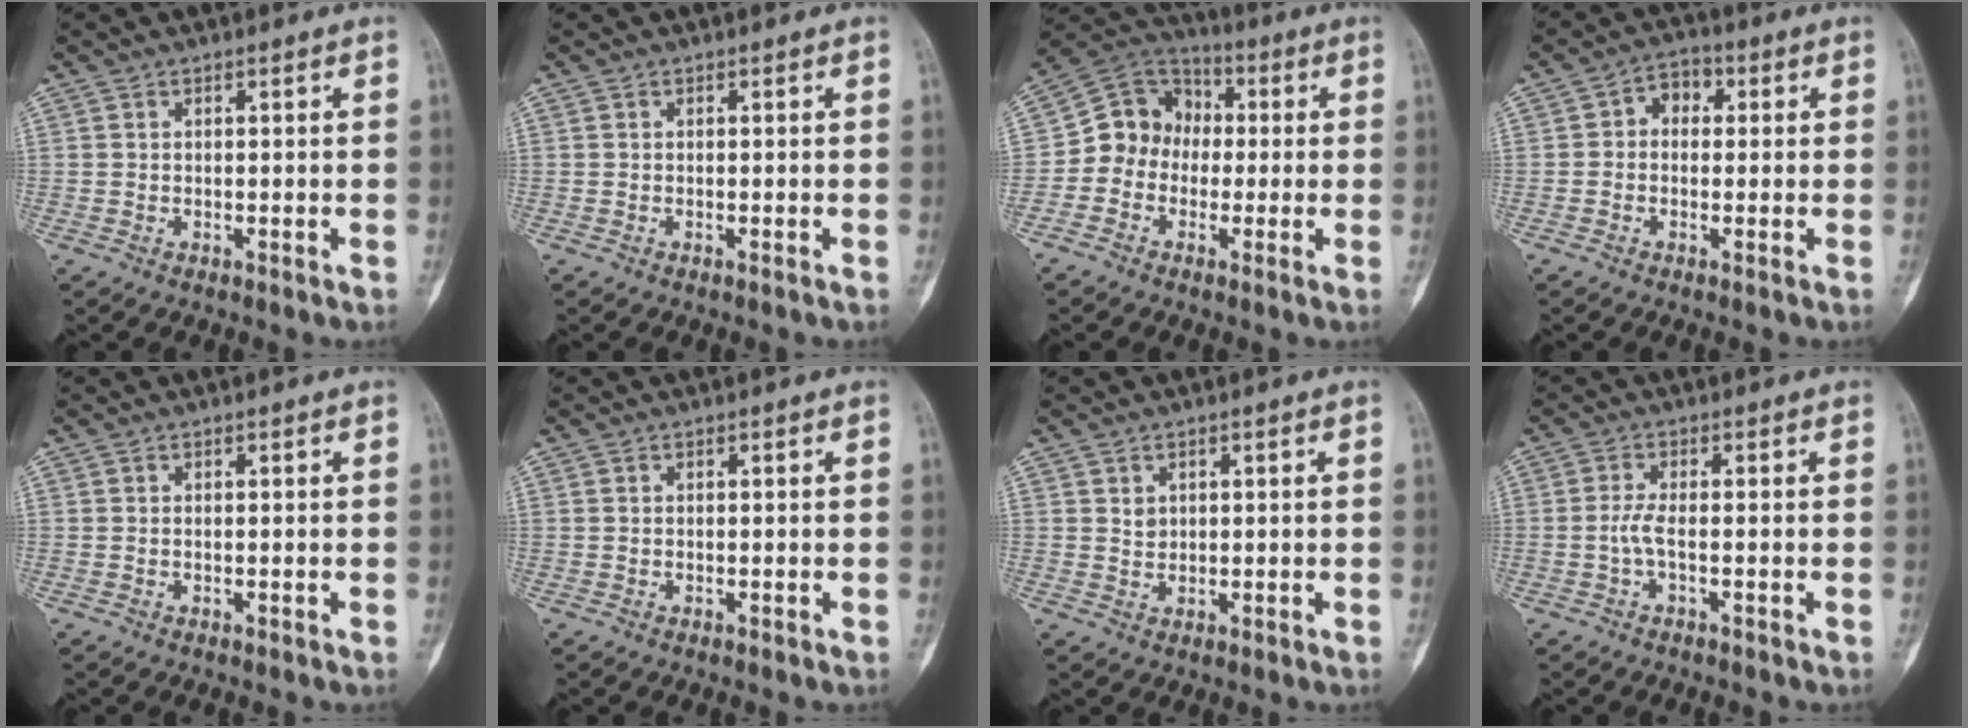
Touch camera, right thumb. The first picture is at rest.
{"total": 0.0}
{"total": 10.0, "force": [-1.0, 9.0, 4.3], "torque": [-0.042, 0.044, -0.036]}
{"total": 4.6, "force": [0.4, 3.4, 3.1], "torque": [-0.025, 0.013, -0.008]}
{"total": 0.0}
{"total": 0.0}
{"total": 1.7, "force": [0.7, 1.4, 0.7], "torque": [-0.002, -0.005, 0.014]}
{"total": 2.5, "force": [-0.7, 0.5, 2.3], "torque": [-0.057, -0.001, -0.019]}